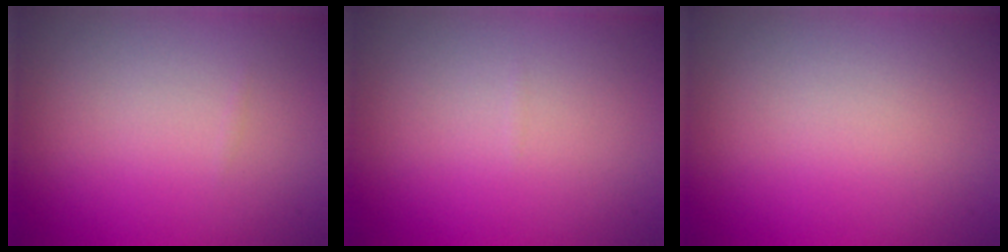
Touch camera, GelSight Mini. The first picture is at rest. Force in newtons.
{"total": 0.0}
{"total": 0.0}